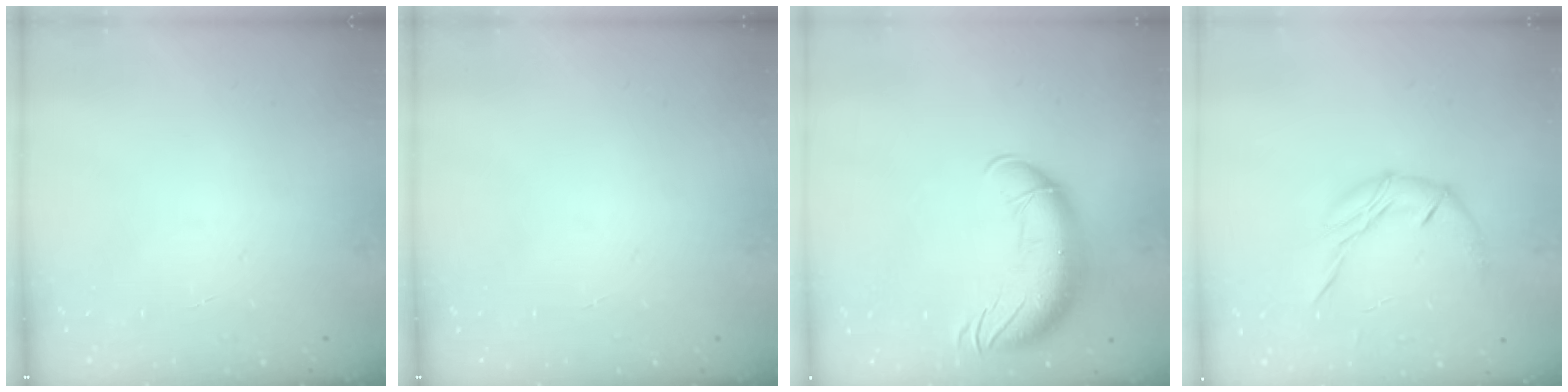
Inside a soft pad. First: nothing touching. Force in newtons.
{"total": 0.0}
{"total": 15.8, "press": 15.4, "slide": 3.6}
{"total": 8.4, "press": 8.4, "slide": 0.1}